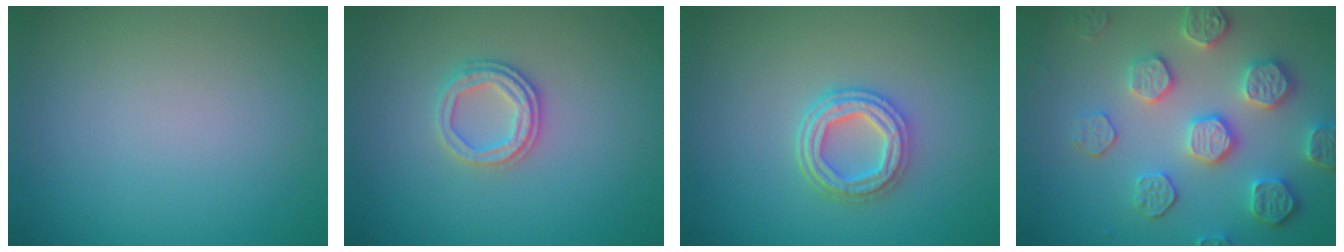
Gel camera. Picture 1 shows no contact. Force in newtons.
{"total": 2.5, "press": 2.4, "slide": 0.6}
{"total": 4.0, "press": 3.2, "slide": 2.3}
{"total": 5.6, "press": 5.1, "slide": 2.2}